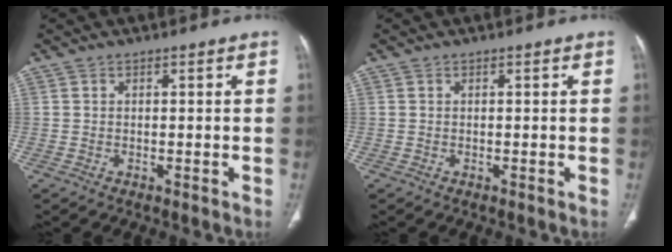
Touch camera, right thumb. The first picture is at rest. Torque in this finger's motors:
{"motor_torque": [-0.06, -0.12, 0.54, -0.18, -0.06]}